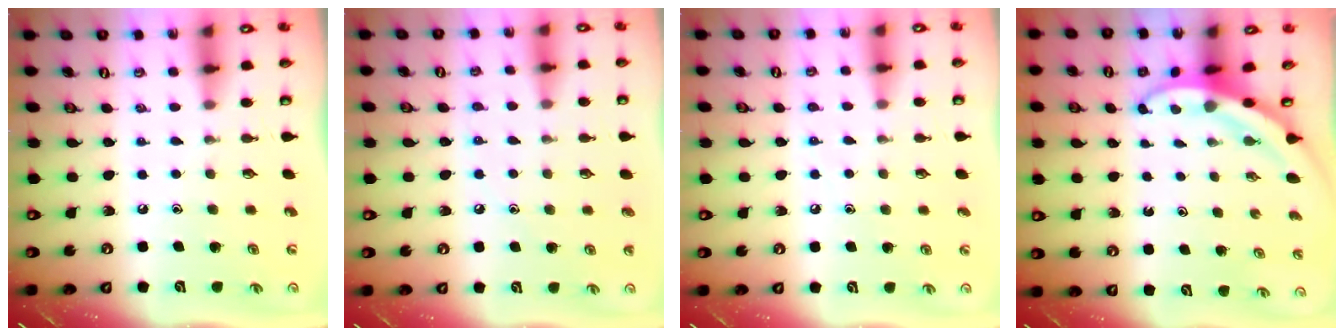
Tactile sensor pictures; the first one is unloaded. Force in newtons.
{"total": 4.5, "press": 4.5, "slide": 0.4}
{"total": 4.4, "press": 4.3, "slide": 0.3}
{"total": 3.8, "press": 3.8, "slide": 0.5}